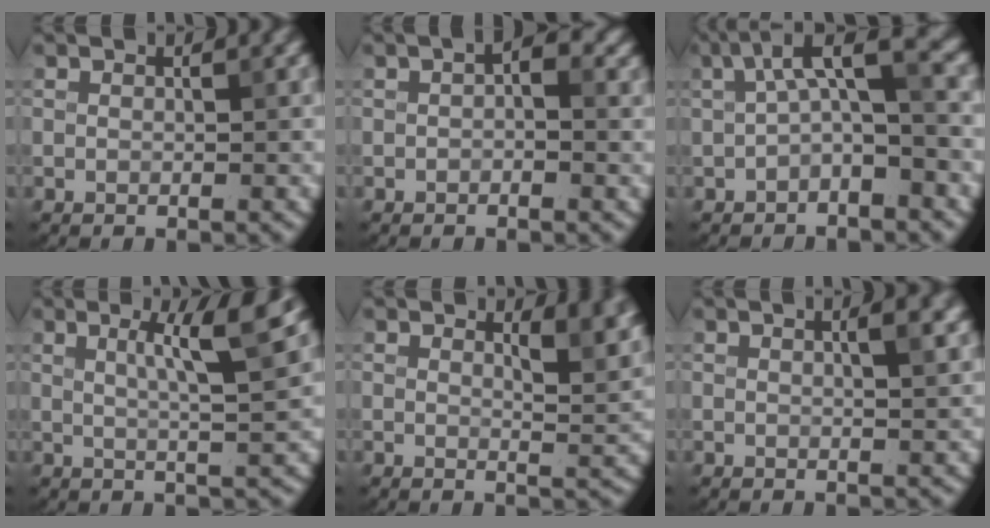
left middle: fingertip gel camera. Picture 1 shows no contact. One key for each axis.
{"total": 2.0, "fx": 0.2, "fy": 1.1, "fz": 1.7, "tx": -0.019, "ty": 0.006, "tz": -0.001}
{"total": 5.0, "fx": 0.3, "fy": 1.5, "fz": 4.8, "tx": -0.076, "ty": 0.021, "tz": -0.007}
{"total": 5.5, "fx": 2.0, "fy": 0.9, "fz": 5.1, "tx": -0.069, "ty": 0.002, "tz": 0.030}
{"total": 4.0, "fx": 2.4, "fy": 1.5, "fz": 2.9, "tx": -0.027, "ty": -0.005, "tz": 0.033}
{"total": 2.3, "fx": 0.8, "fy": 0.6, "fz": 2.0, "tx": -0.018, "ty": 0.006, "tz": 0.008}